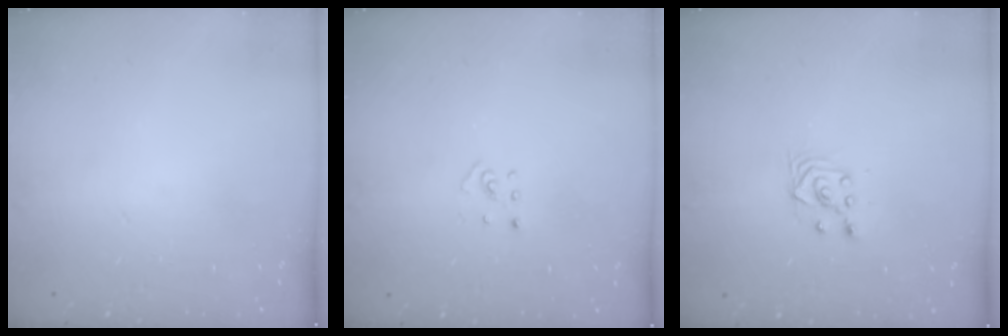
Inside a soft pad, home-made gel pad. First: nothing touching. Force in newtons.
{"total": 2.5, "press": 2.4, "slide": 0.5}
{"total": 3.6, "press": 3.2, "slide": 1.6}